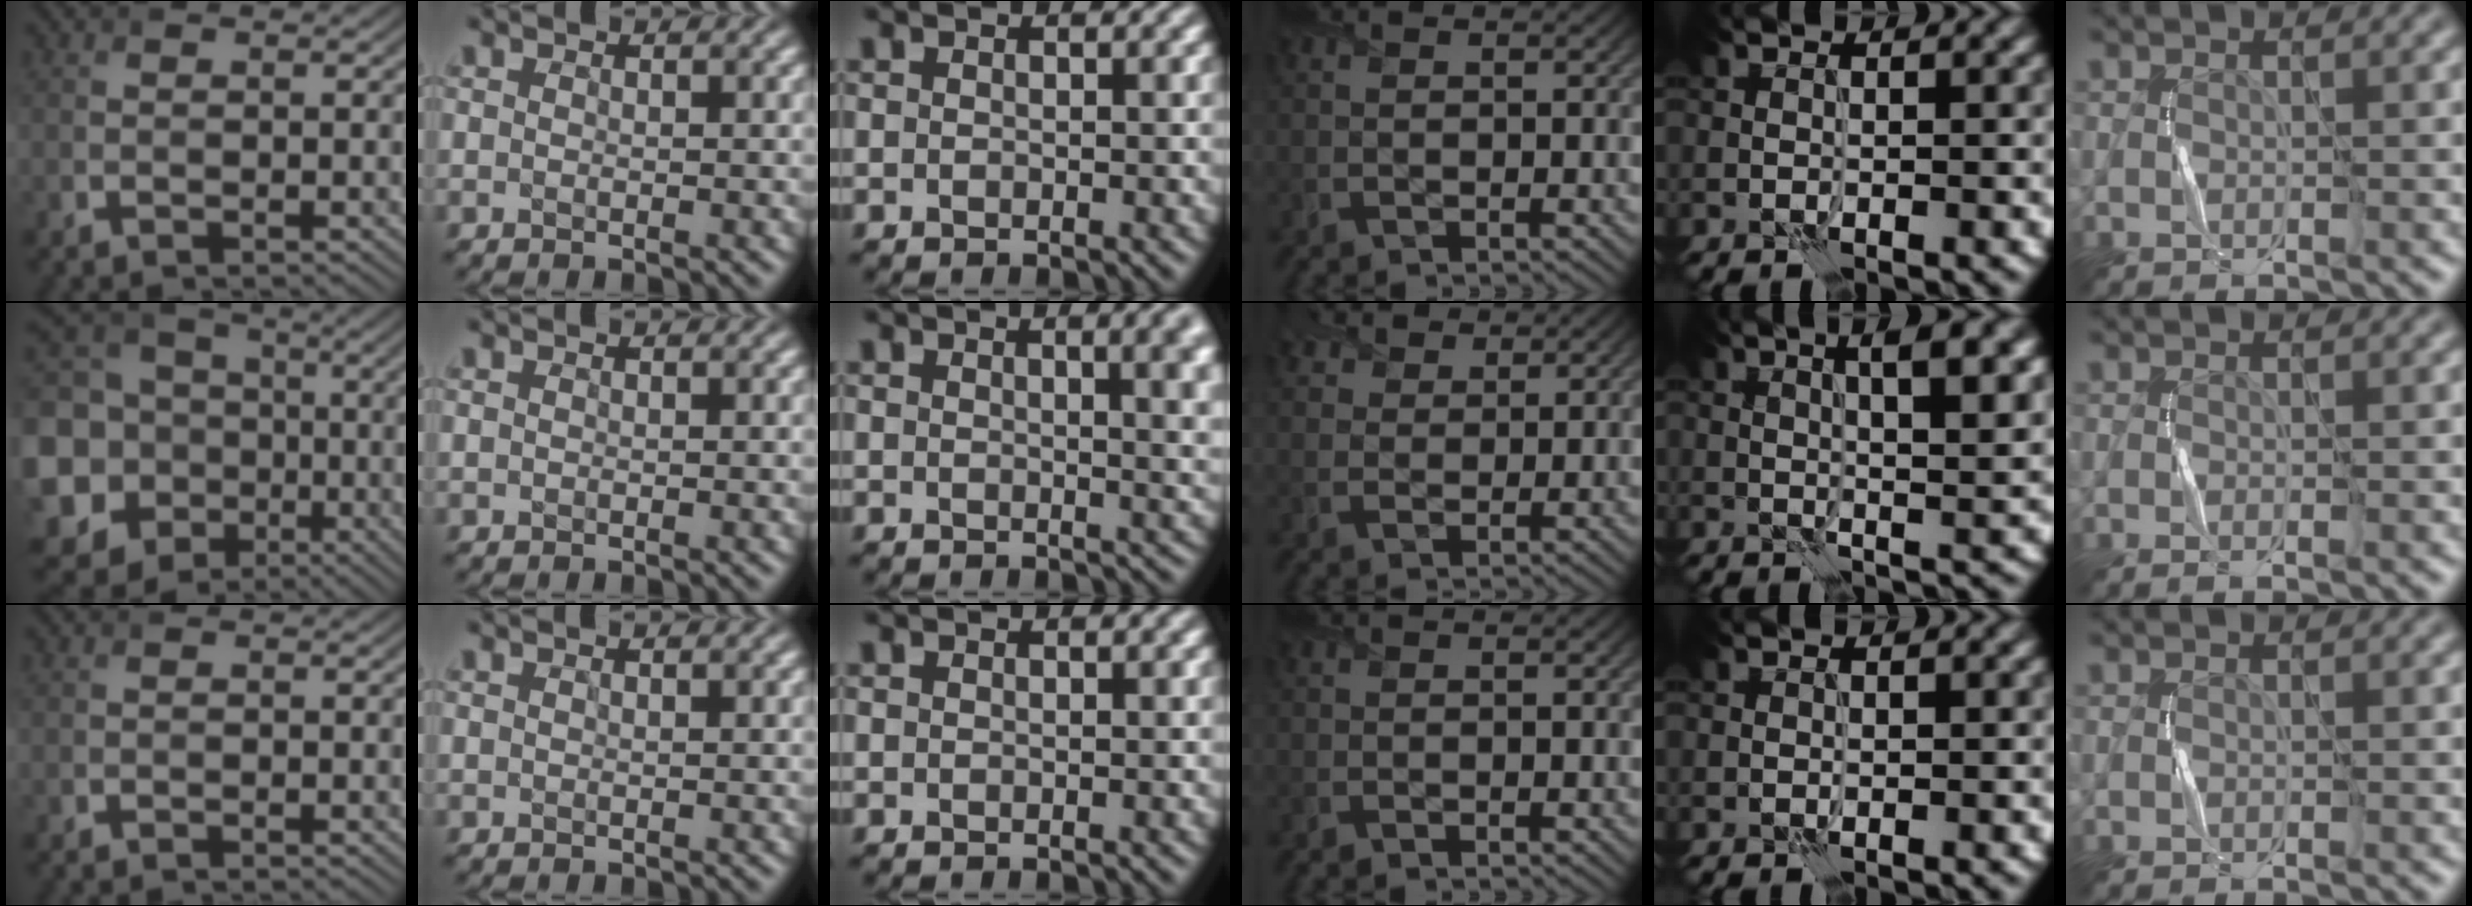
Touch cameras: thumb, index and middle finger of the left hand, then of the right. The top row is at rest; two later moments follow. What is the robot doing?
{"motion": "fold", "object": "scarf"}